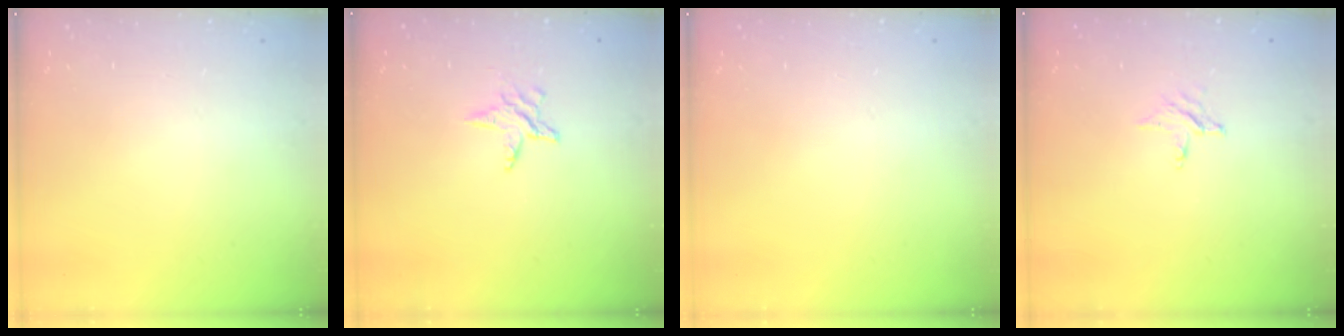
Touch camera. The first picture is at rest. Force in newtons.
{"total": 3.9, "press": 3.9, "slide": 0.4}
{"total": 0.0}
{"total": 2.8, "press": 2.8, "slide": 0.3}